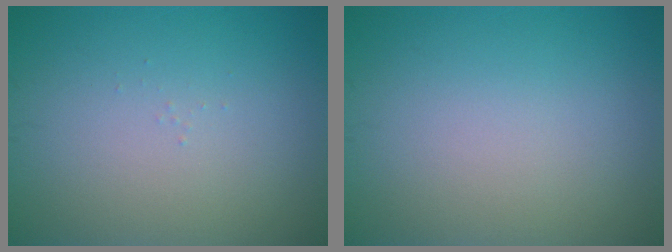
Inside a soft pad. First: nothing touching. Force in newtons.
{"total": 0.0}